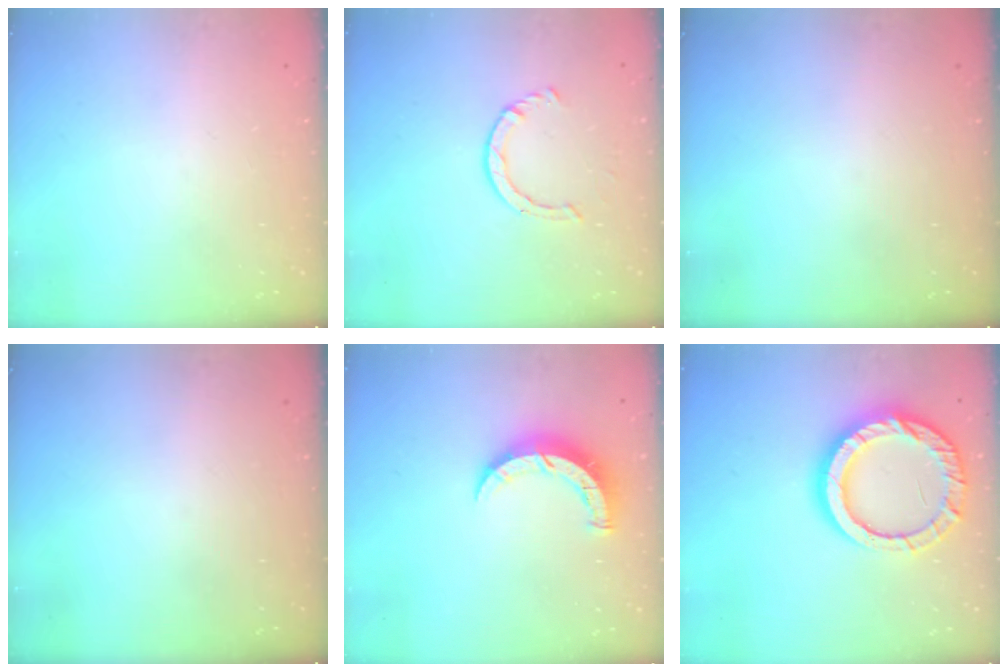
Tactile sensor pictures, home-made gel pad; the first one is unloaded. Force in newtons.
{"total": 2.9, "press": 2.9, "slide": 0.4}
{"total": 0.0}
{"total": 0.0}
{"total": 9.0, "press": 9.0, "slide": 0.7}
{"total": 16.4, "press": 16.3, "slide": 1.6}